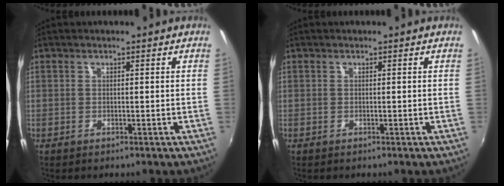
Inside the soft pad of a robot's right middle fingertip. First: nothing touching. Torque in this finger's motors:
{"motor_torque": [0.52, -0.50, 0.04, 0.00]}